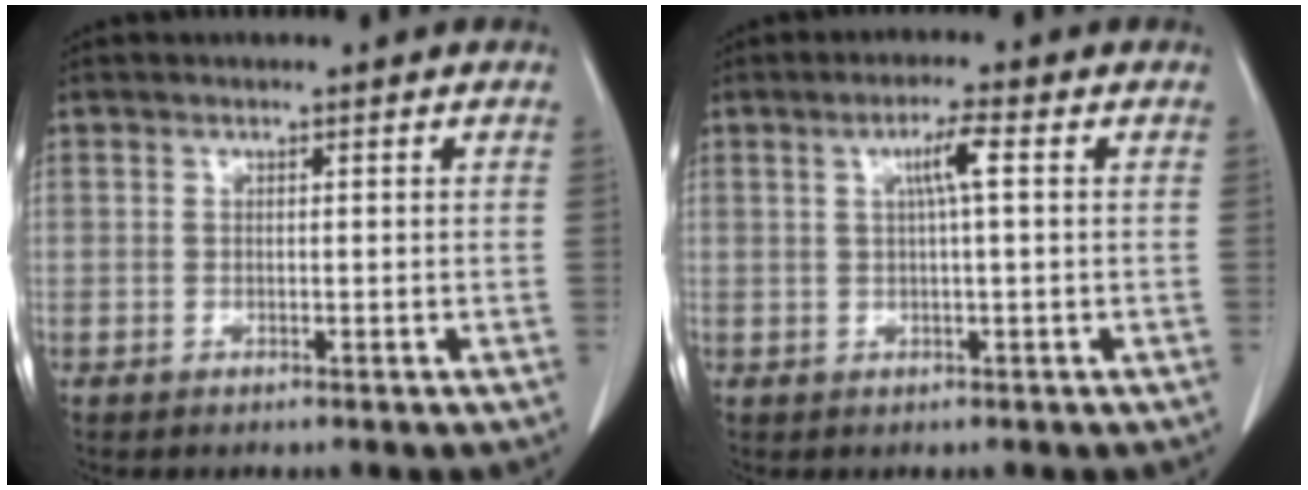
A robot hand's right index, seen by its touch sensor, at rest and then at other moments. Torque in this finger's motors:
{"motor_torque": [0.51, 0.03, 0.13, 0.08]}